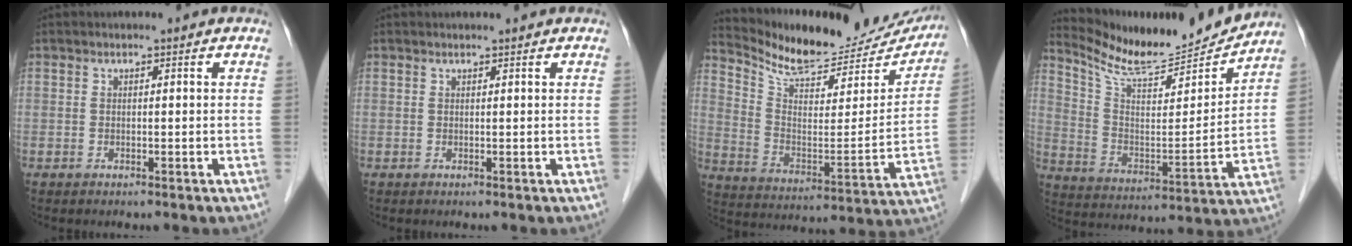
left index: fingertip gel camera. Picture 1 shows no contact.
{"total": 0.9, "force": [0.9, 0.0, 0.2], "torque": [-0.005, 0.009, 0.014]}
{"total": 21.4, "force": [20.0, 5.7, 5.1], "torque": [-0.080, -0.045, 0.285]}
{"total": 15.5, "force": [15.0, 0.8, 3.9], "torque": [-0.084, -0.028, 0.250]}